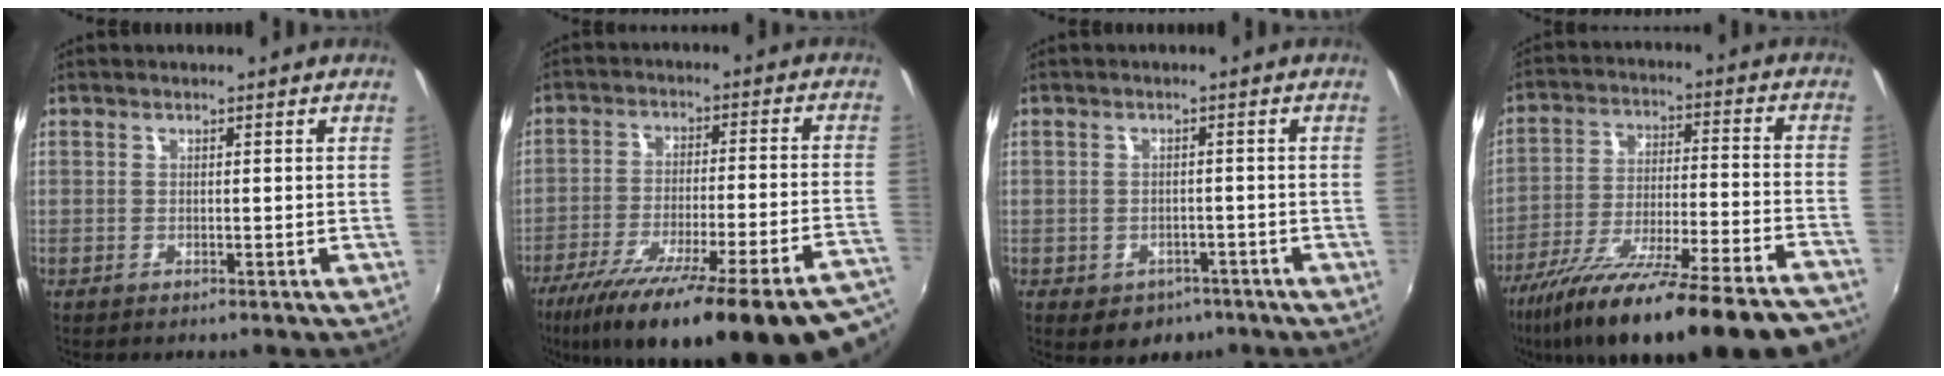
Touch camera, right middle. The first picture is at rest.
{"total": 30.9, "force": [-24.3, 4.2, 18.6], "torque": [-0.285, -0.074, -0.343]}
{"total": 5.3, "force": [-2.7, 4.1, 1.8], "torque": [-0.046, -0.007, -0.029]}
{"total": 30.5, "force": [-25.2, 4.5, 16.5], "torque": [-0.273, -0.077, -0.369]}